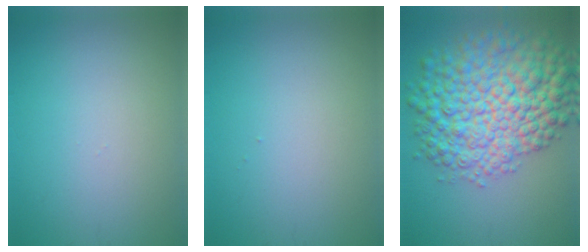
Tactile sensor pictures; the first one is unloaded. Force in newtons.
{"total": 0.0}
{"total": 11.3, "press": 11.3, "slide": 0.3}